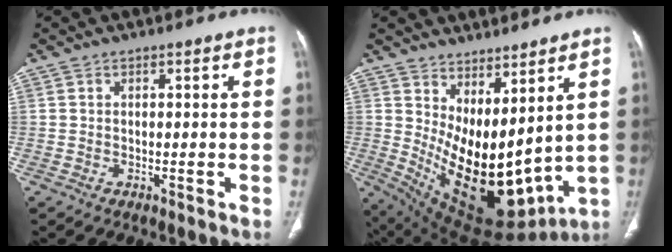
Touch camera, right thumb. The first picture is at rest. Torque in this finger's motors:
{"motor_torque": [-0.82, 2.54, 1.65, 1.12, 0.58]}